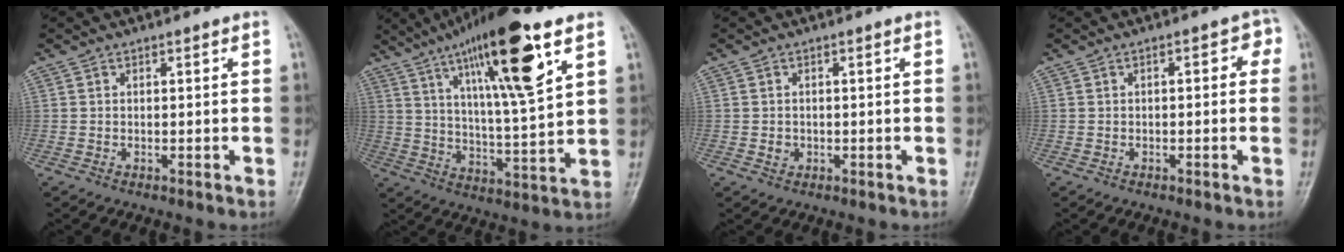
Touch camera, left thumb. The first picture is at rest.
{"total": 20.5, "force": [10.6, 3.7, 17.2], "torque": [-0.274, -0.035, 0.180]}
{"total": 1.7, "force": [-0.3, 1.5, 0.6], "torque": [-0.004, 0.003, -0.004]}
{"total": 3.4, "force": [0.3, 1.8, 2.8], "torque": [-0.018, 0.015, -0.004]}